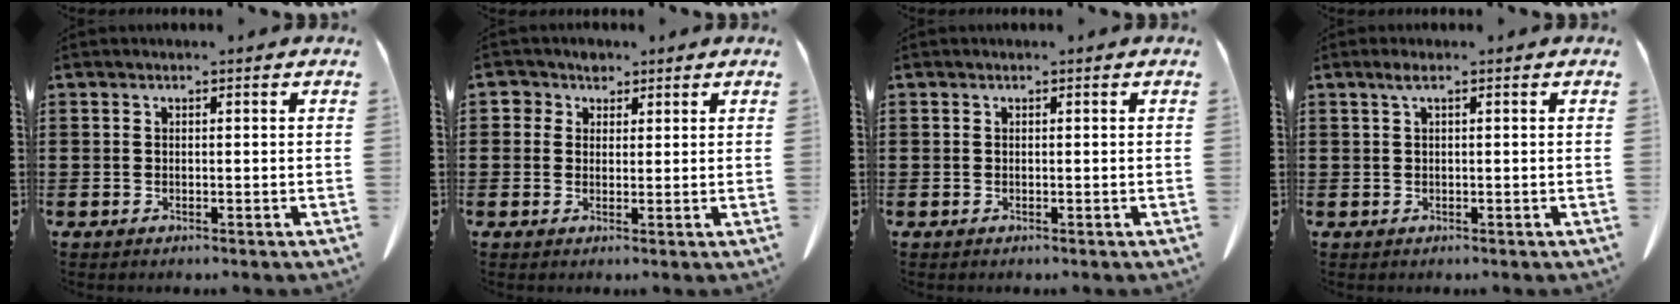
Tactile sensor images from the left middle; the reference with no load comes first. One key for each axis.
{"total": 2.9, "fx": 1.7, "fy": 2.3, "fz": 0.7, "tx": -0.017, "ty": 0.009, "tz": 0.027}
{"total": 0.0}
{"total": 1.4, "fx": 0.4, "fy": 0.1, "fz": 1.3, "tx": -0.027, "ty": 0.001, "tz": 0.006}